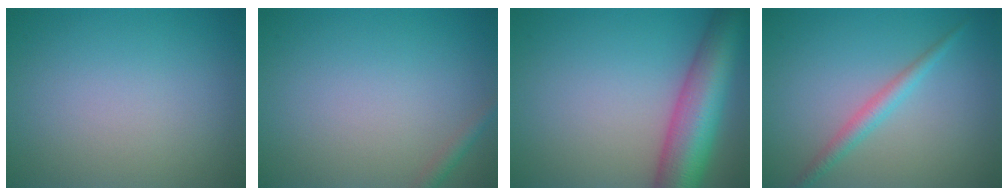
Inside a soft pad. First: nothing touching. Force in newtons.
{"total": 1.2, "press": 1.2, "slide": 0.1}
{"total": 9.6, "press": 9.6, "slide": 0.3}
{"total": 2.0, "press": 2.0, "slide": 0.1}